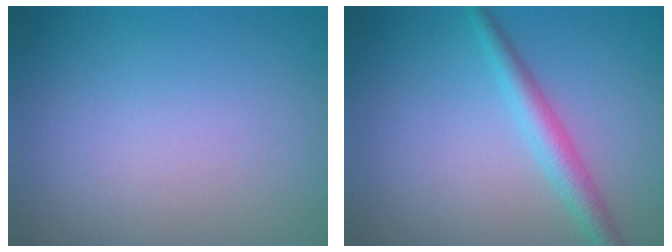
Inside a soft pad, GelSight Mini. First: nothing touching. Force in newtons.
{"total": 2.6, "press": 2.6, "slide": 0.0}